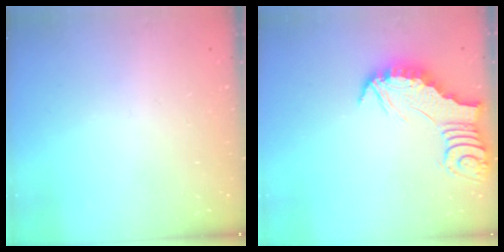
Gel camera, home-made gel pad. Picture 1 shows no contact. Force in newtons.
{"total": 2.8, "press": 2.8, "slide": 0.2}